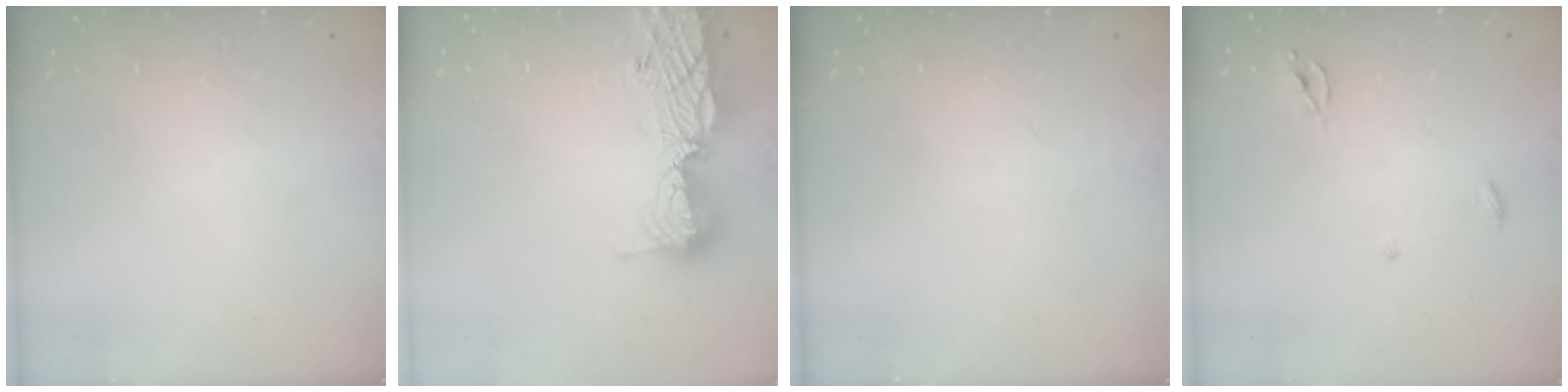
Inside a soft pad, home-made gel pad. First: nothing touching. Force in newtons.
{"total": 16.6, "press": 16.1, "slide": 4.0}
{"total": 0.0}
{"total": 2.3, "press": 2.3, "slide": 0.1}